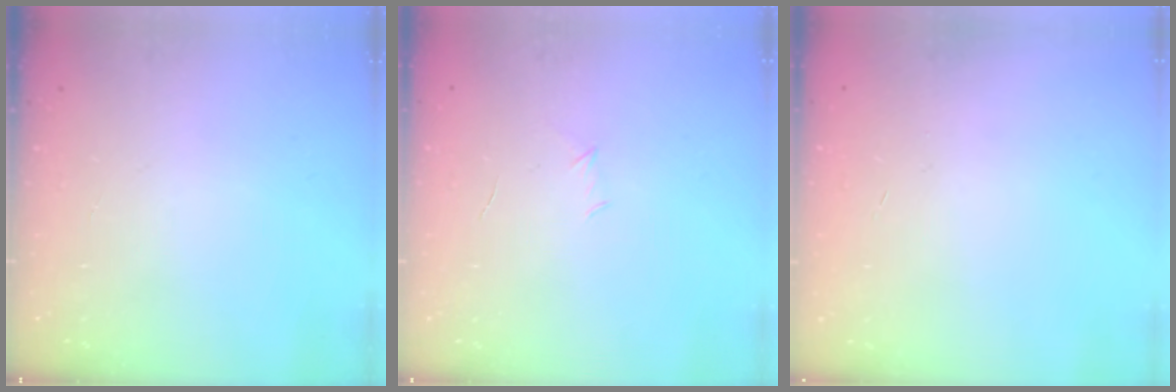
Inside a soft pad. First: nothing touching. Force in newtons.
{"total": 3.0, "press": 2.9, "slide": 0.8}
{"total": 0.6, "press": 0.5, "slide": 0.2}